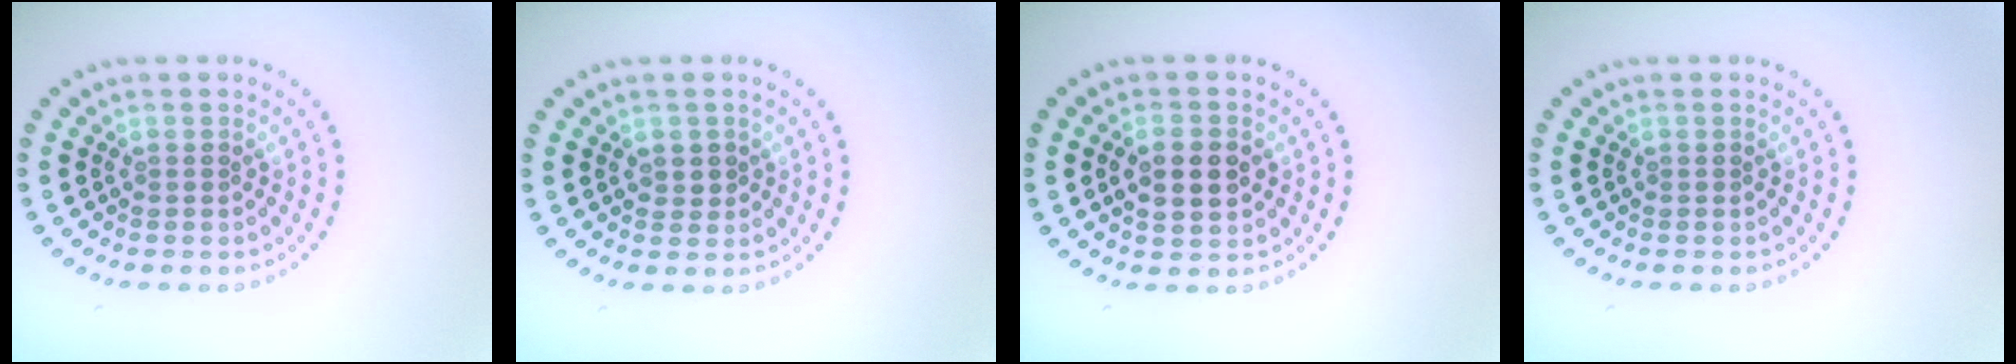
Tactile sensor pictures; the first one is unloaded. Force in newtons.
{"total": 0.8, "press": 0.8, "slide": 0.2}
{"total": 3.3, "press": 3.3, "slide": 0.1}
{"total": 0.0}